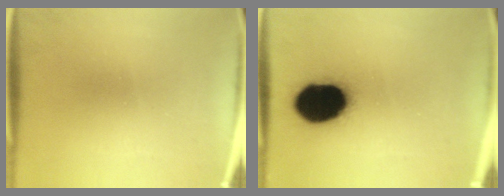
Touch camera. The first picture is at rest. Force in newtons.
{"total": 20.1}